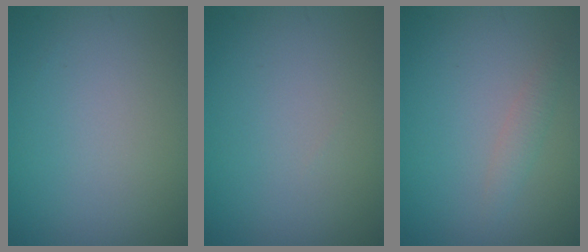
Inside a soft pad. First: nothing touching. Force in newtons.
{"total": 0.0}
{"total": 1.2, "press": 1.2, "slide": 0.0}